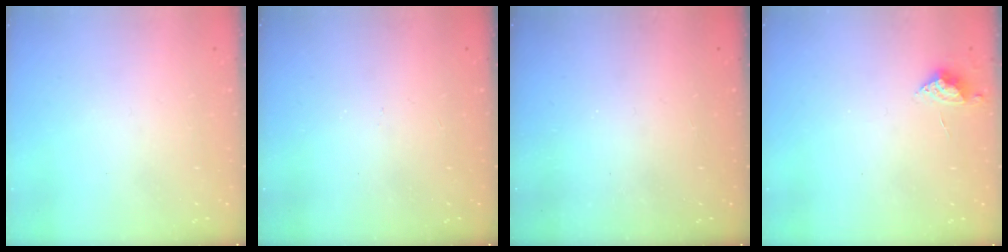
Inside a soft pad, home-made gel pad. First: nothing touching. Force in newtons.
{"total": 3.8, "press": 3.8, "slide": 0.7}
{"total": 1.4, "press": 1.3, "slide": 0.4}
{"total": 9.0, "press": 9.0, "slide": 0.7}